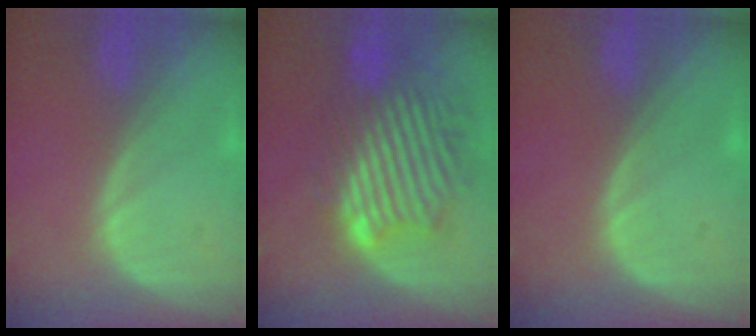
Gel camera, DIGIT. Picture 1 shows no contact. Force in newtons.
{"total": 11.0, "press": 10.3, "slide": 4.0}
{"total": 0.0}